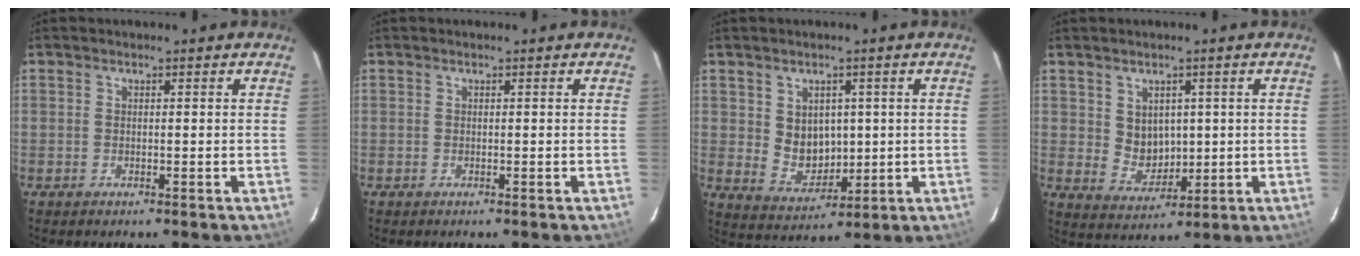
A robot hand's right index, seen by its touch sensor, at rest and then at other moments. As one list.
[{"total": 0.0}, {"total": 7.2, "force": [1.3, 5.9, 3.9], "torque": [-0.069, -0.001, 0.044]}, {"total": 5.9, "force": [1.4, 4.9, 3.0], "torque": [-0.051, 0.001, 0.044]}]